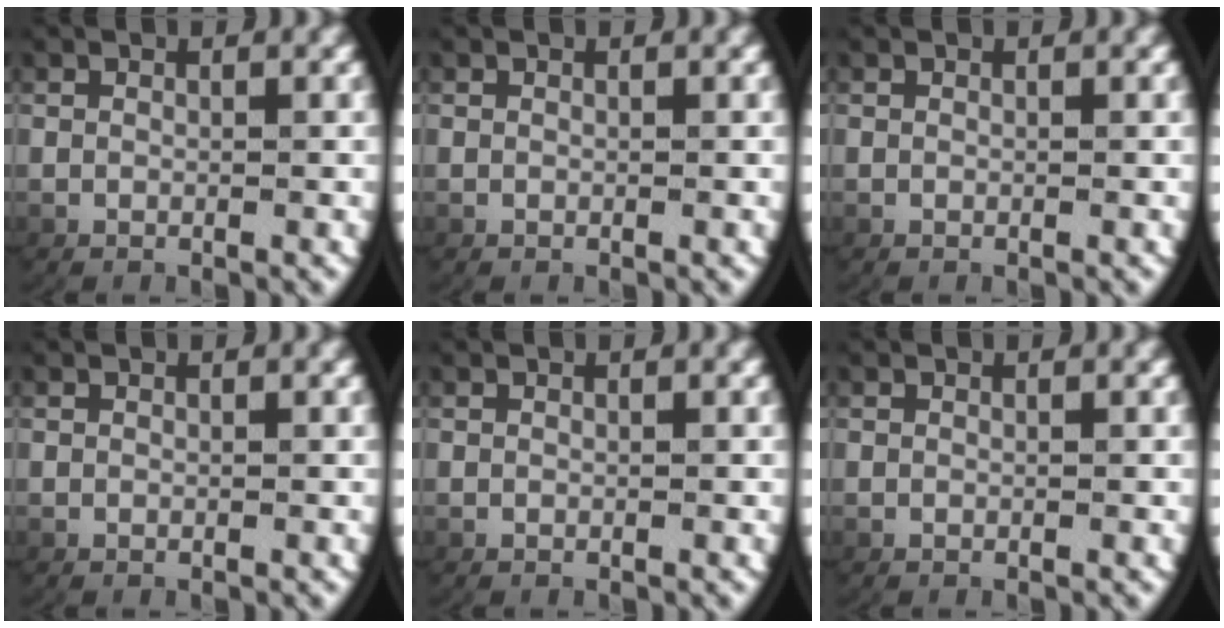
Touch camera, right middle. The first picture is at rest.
{"total": 0.0}
{"total": 0.0}
{"total": 0.0}
{"total": 0.0}
{"total": 0.0}